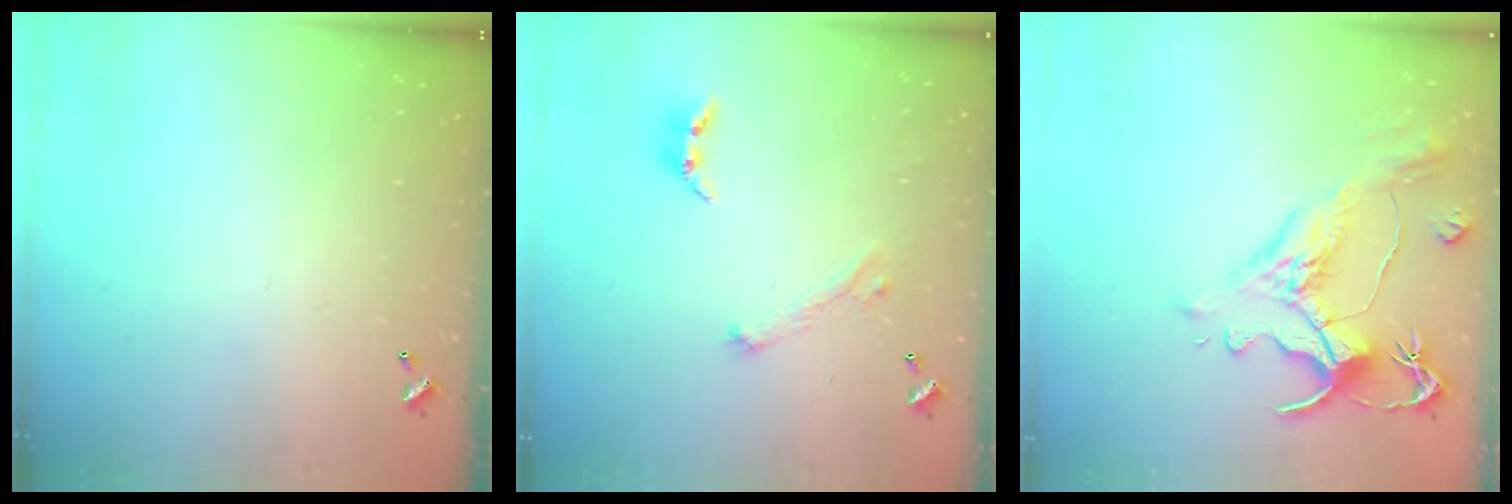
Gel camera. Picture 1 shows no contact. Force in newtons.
{"total": 2.9, "press": 2.8, "slide": 0.8}
{"total": 1.6, "press": 0.4, "slide": 1.6}